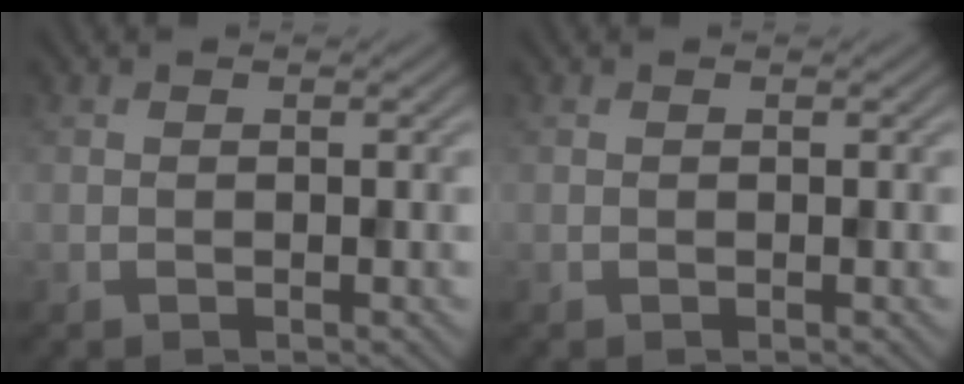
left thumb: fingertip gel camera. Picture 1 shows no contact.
{"total": 0.0}